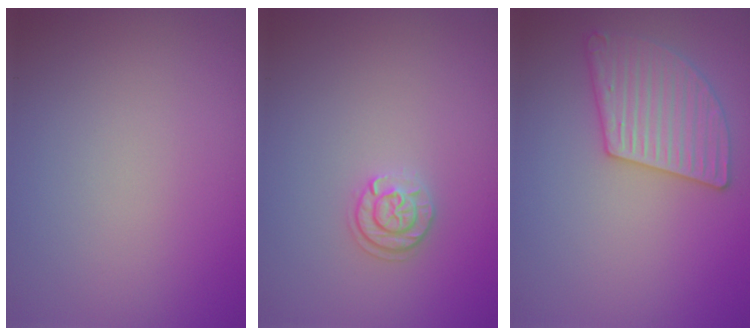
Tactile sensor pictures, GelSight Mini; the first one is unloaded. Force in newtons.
{"total": 1.7, "press": 1.6, "slide": 0.4}
{"total": 3.5, "press": 3.4, "slide": 0.8}